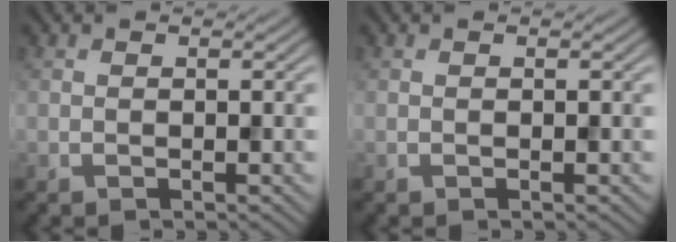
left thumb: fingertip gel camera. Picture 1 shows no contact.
{"total": 0.0}